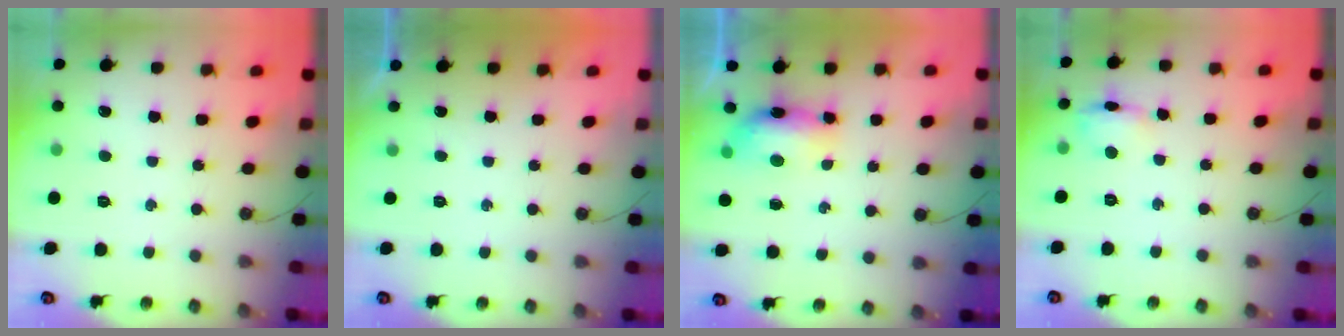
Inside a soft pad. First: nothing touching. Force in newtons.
{"total": 0.0}
{"total": 7.8, "press": 7.7, "slide": 1.1}
{"total": 6.1, "press": 6.0, "slide": 1.2}